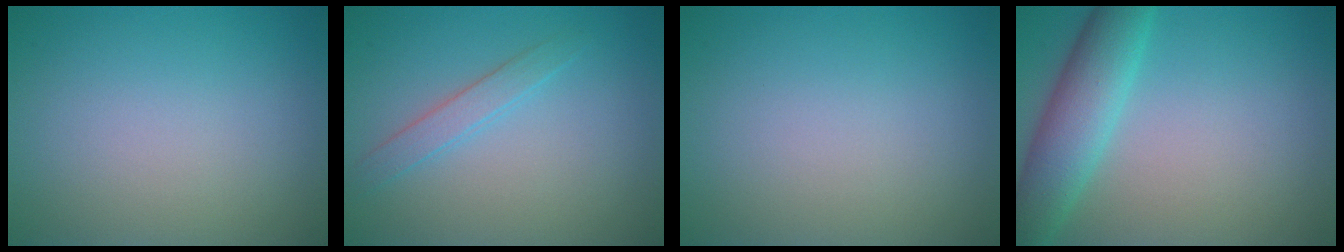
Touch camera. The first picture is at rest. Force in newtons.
{"total": 1.7, "press": 1.7, "slide": 0.1}
{"total": 0.0}
{"total": 5.4, "press": 5.4, "slide": 0.2}